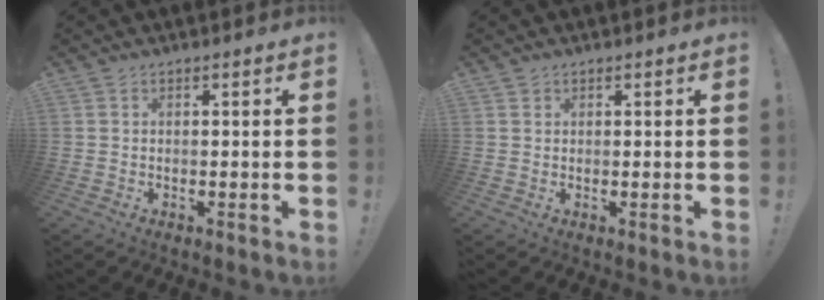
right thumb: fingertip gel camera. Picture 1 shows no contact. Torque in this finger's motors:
{"motor_torque": [-0.20, 0.02, 0.02, -0.15, 0.00]}